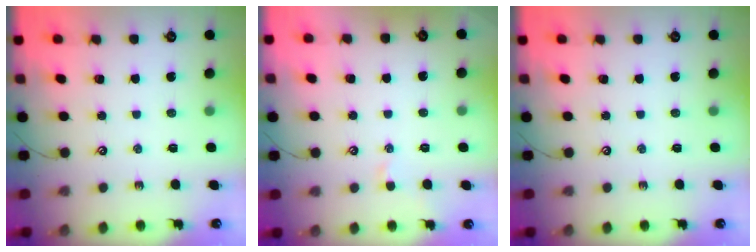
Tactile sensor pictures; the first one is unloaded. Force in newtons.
{"total": 1.4, "press": 1.3, "slide": 0.4}
{"total": 0.0}